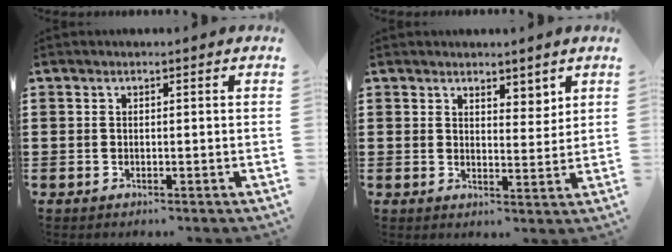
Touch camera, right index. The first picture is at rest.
{"total": 3.5, "force": [3.1, 1.5, 0.7], "torque": [-0.014, -0.001, 0.056]}